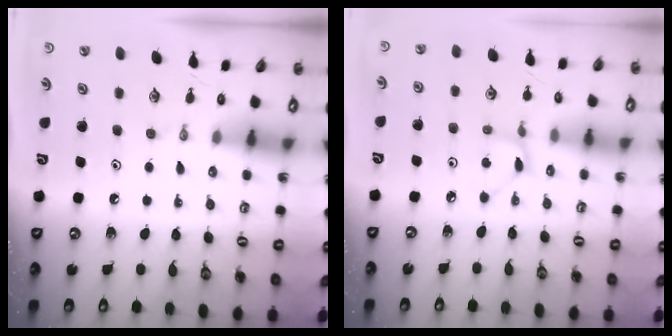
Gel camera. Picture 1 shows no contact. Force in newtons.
{"total": 2.8, "press": 2.8, "slide": 0.3}